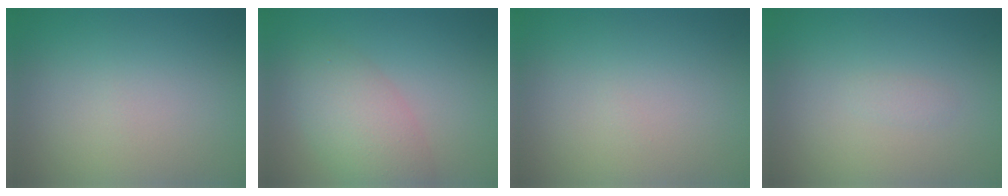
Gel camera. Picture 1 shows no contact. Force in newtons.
{"total": 4.9, "press": 4.9, "slide": 0.3}
{"total": 0.0}
{"total": 0.5, "press": 0.5, "slide": 0.0}